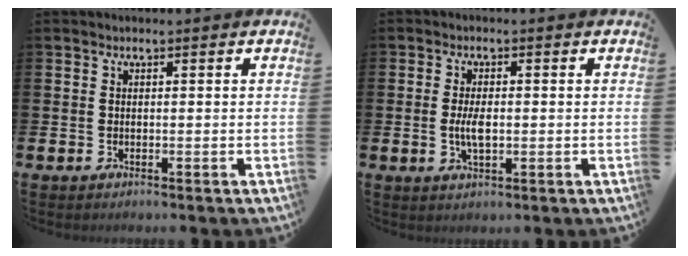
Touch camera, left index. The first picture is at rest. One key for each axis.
{"total": 3.5, "fx": -0.1, "fy": 1.5, "fz": 3.1, "tx": -0.064, "ty": 0.000, "tz": -0.005}